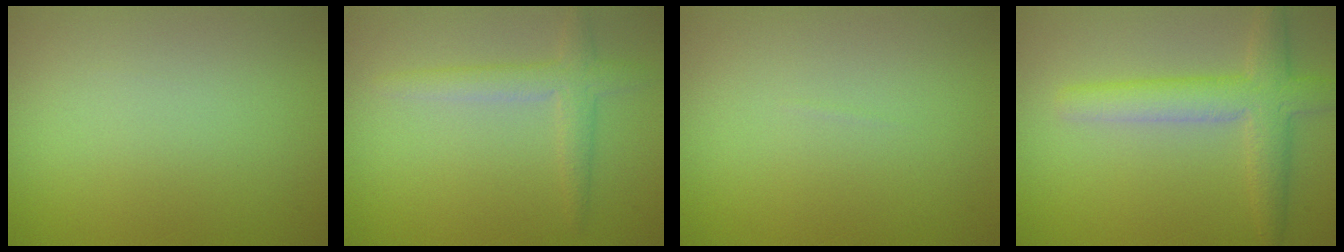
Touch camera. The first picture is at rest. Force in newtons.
{"total": 2.5, "press": 2.5, "slide": 0.1}
{"total": 0.0}
{"total": 4.5, "press": 4.5, "slide": 0.1}